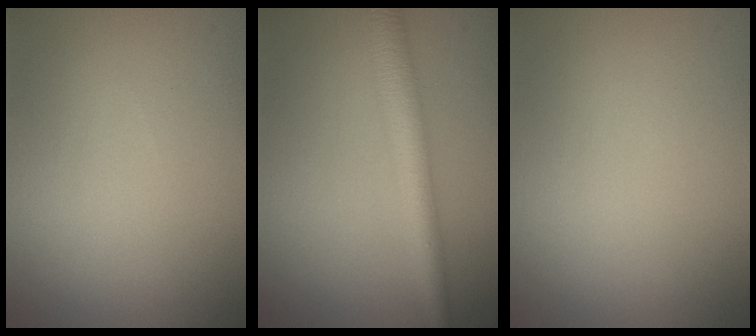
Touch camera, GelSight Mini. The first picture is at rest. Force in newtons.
{"total": 4.3, "press": 4.3, "slide": 0.1}
{"total": 0.0}